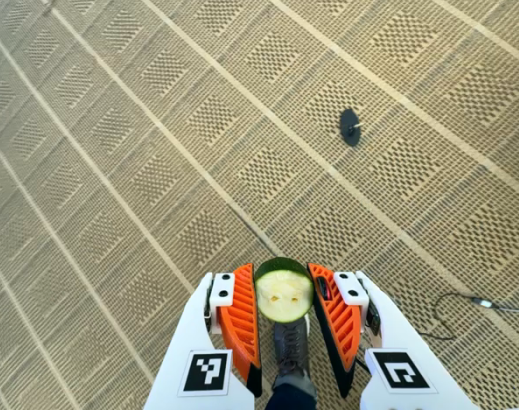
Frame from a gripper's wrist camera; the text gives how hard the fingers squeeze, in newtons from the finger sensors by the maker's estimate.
{"total": 8.9, "left": 8.7, "right": 9.1}